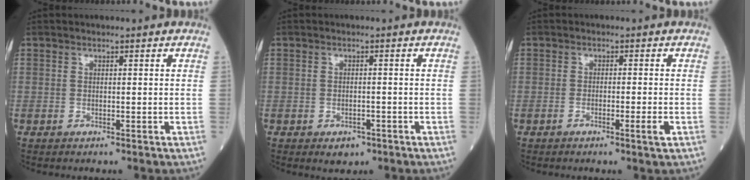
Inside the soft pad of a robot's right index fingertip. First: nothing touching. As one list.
[{"total": 2.5, "force": [-1.3, 1.5, 1.4], "torque": [-0.018, 0.000, -0.009]}, {"total": 2.2, "force": [-1.0, -0.2, 1.9], "torque": [-0.031, -0.003, -0.019]}]